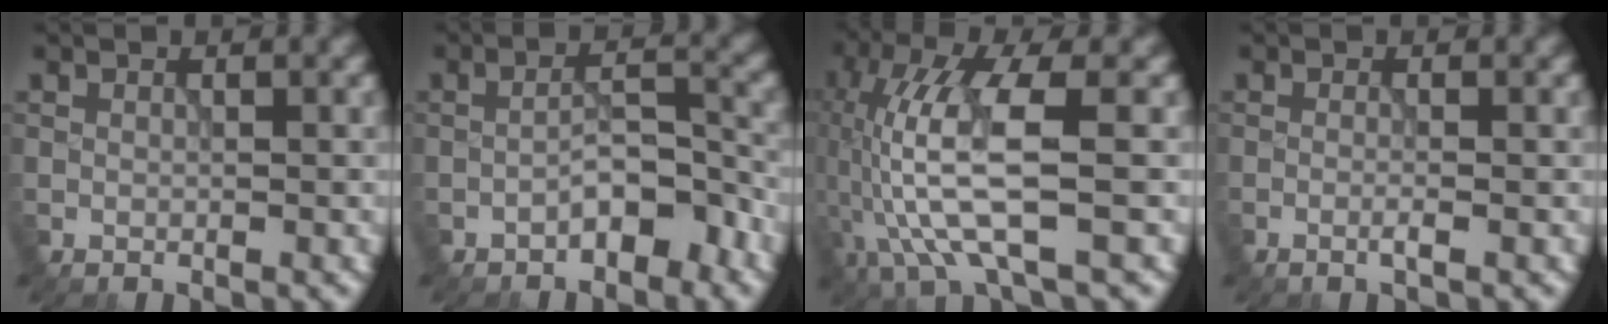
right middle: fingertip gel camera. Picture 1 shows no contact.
{"total": 3.5, "force": [-2.2, 1.1, 2.5], "torque": [-0.038, 0.015, -0.041]}
{"total": 9.1, "force": [-1.7, 2.6, 8.6], "torque": [-0.196, 0.008, -0.037]}
{"total": 1.1, "force": [-0.4, 0.1, 1.0], "torque": [-0.015, 0.000, -0.012]}